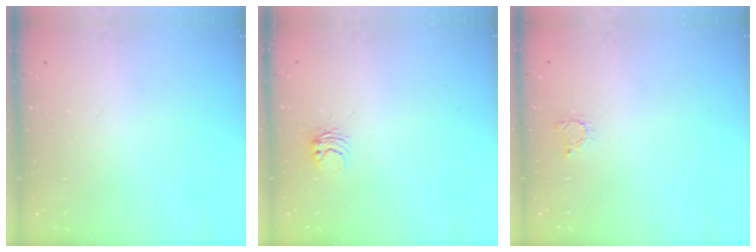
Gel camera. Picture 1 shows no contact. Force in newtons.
{"total": 3.9, "press": 3.9, "slide": 0.4}
{"total": 2.2, "press": 2.2, "slide": 0.3}